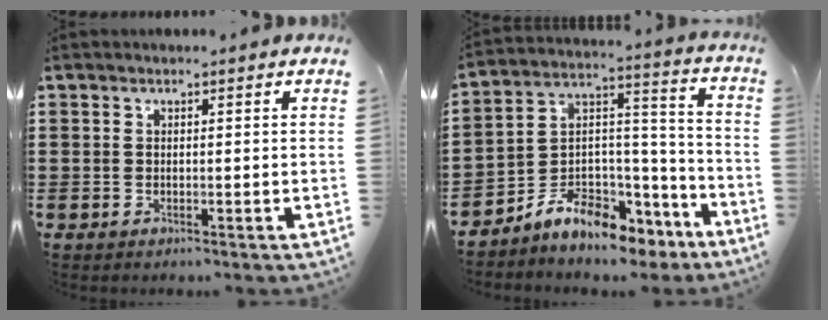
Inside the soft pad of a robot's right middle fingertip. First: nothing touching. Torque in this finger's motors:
{"motor_torque": [2.14, 0.00, 0.70, 0.20]}